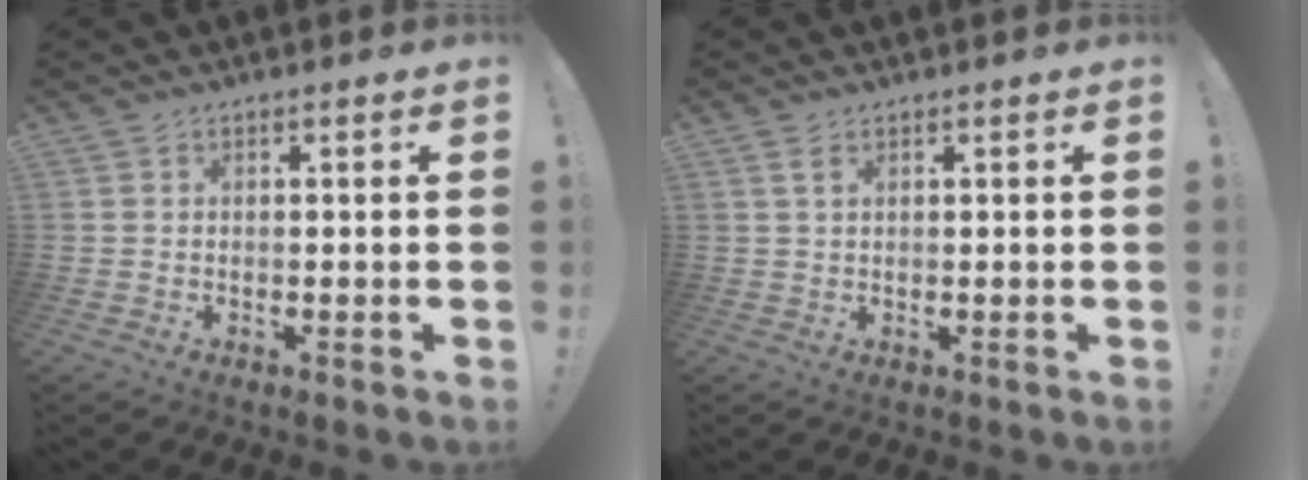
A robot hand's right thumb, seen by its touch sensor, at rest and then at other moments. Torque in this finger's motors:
{"motor_torque": [0.03, 0.04, -0.01, 0.22, 0.02]}